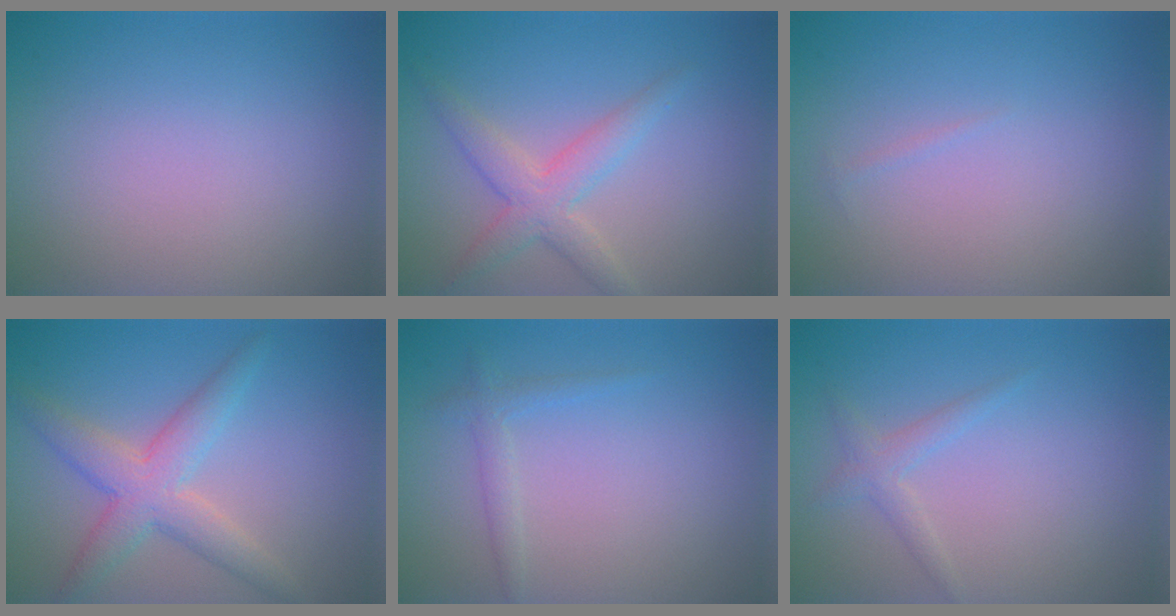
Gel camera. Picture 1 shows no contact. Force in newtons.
{"total": 3.4, "press": 3.4, "slide": 0.1}
{"total": 0.8, "press": 0.8, "slide": 0.2}
{"total": 4.6, "press": 4.6, "slide": 0.2}
{"total": 1.3, "press": 1.3, "slide": 0.0}
{"total": 1.5, "press": 1.5, "slide": 0.0}